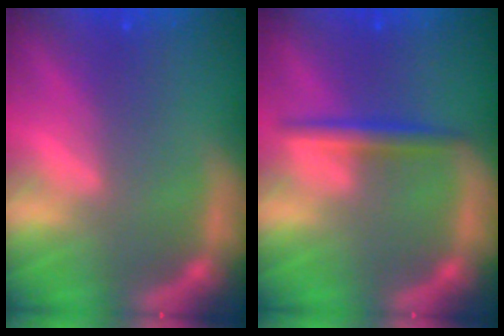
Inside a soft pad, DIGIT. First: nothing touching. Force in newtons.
{"total": 2.4}